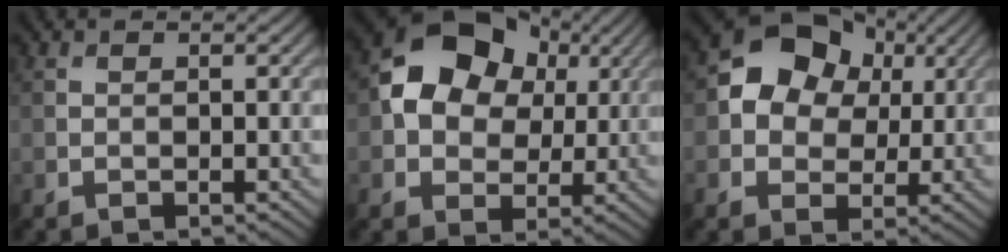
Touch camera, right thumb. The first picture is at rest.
{"total": 11.6, "force": [2.6, 9.0, 6.9], "torque": [-0.139, 0.008, 0.032]}
{"total": 9.4, "force": [2.2, 7.6, 5.1], "torque": [-0.094, 0.005, 0.019]}